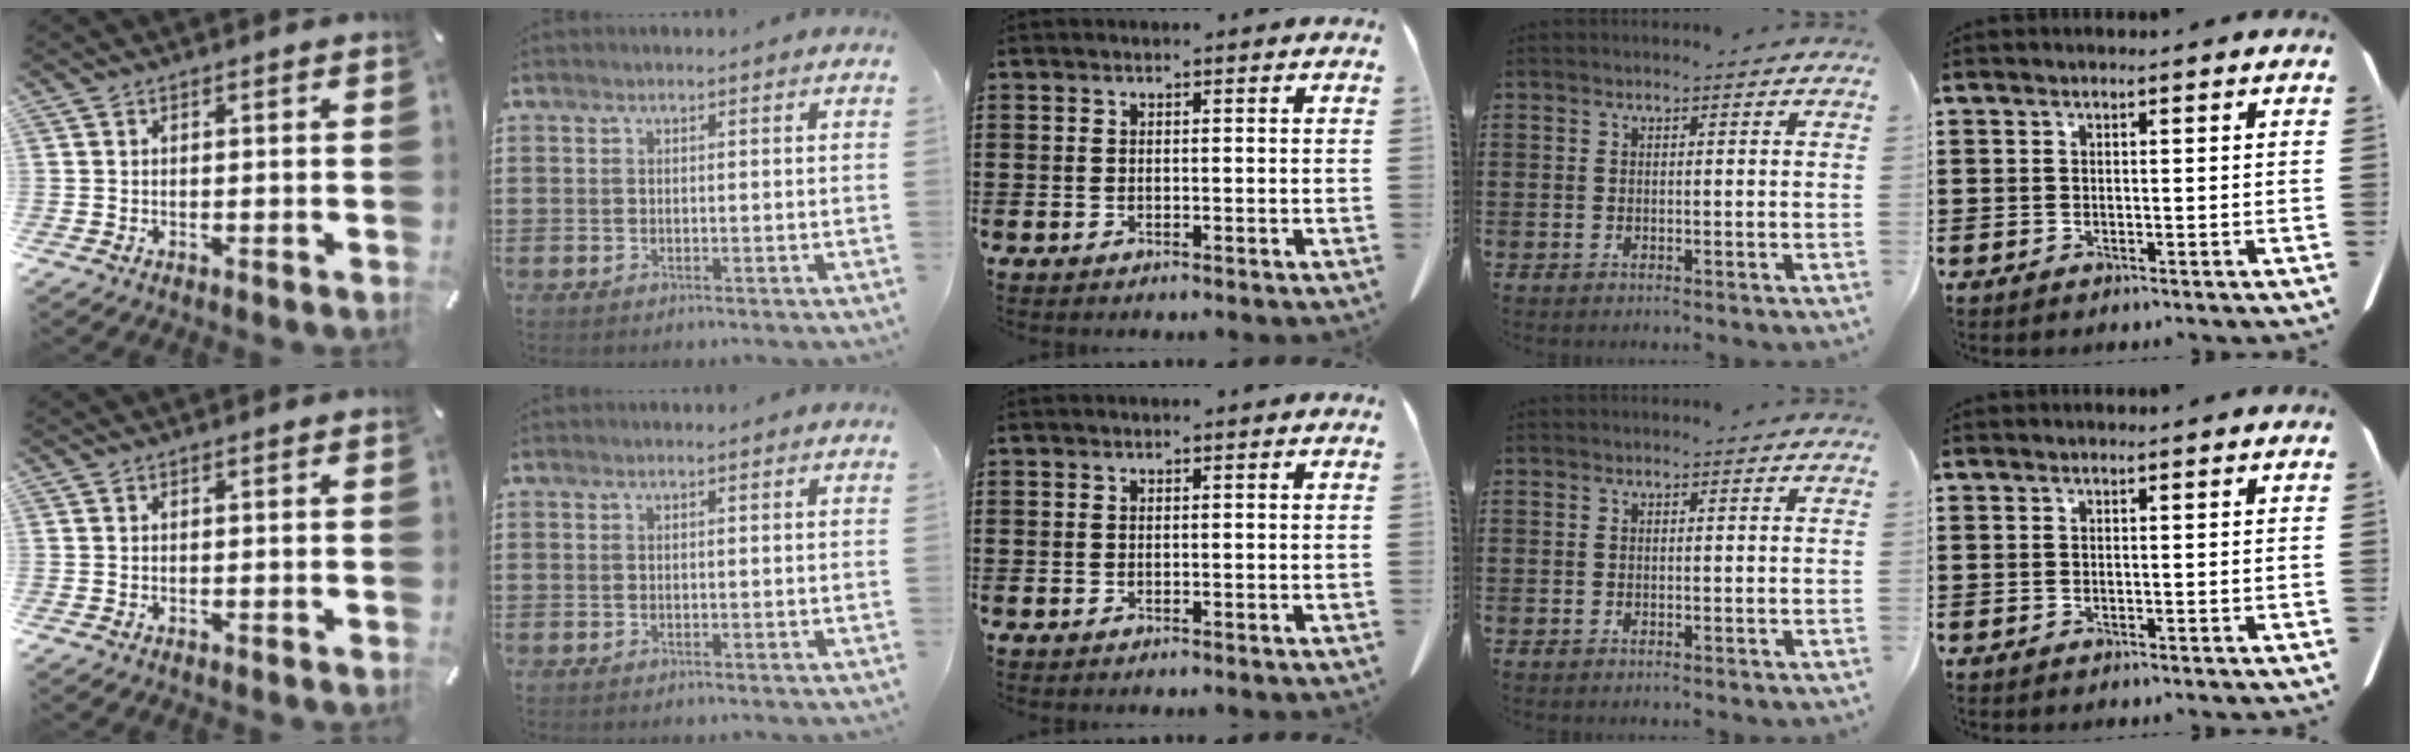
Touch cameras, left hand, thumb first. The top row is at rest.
{}